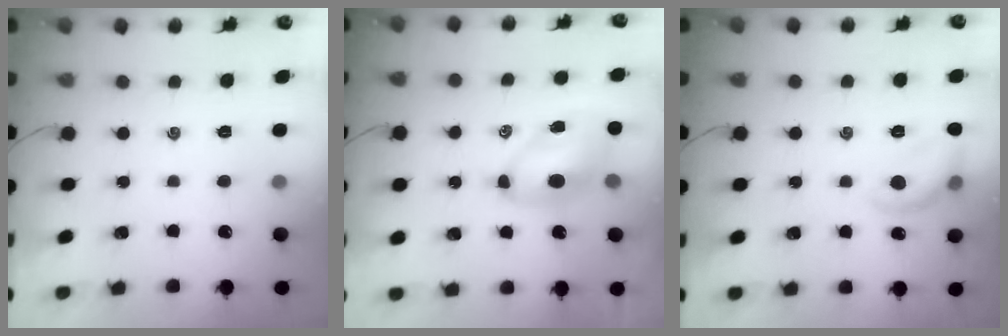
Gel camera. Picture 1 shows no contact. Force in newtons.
{"total": 7.7, "press": 7.5, "slide": 1.8}
{"total": 9.2, "press": 9.2, "slide": 0.2}